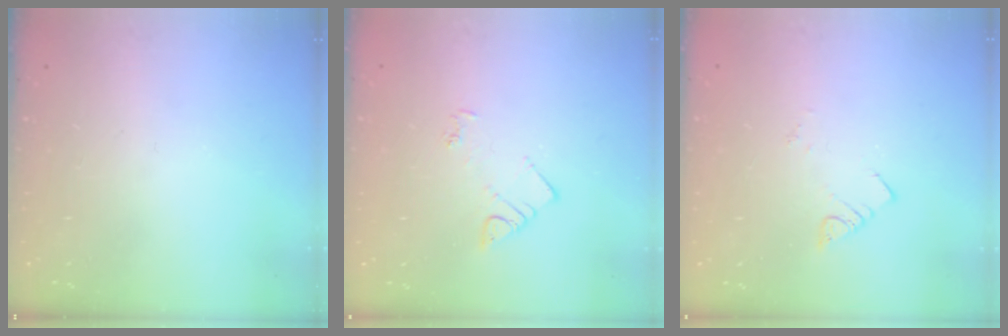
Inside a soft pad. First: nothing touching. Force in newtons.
{"total": 4.2, "press": 4.2, "slide": 0.5}
{"total": 1.9, "press": 1.9, "slide": 0.1}